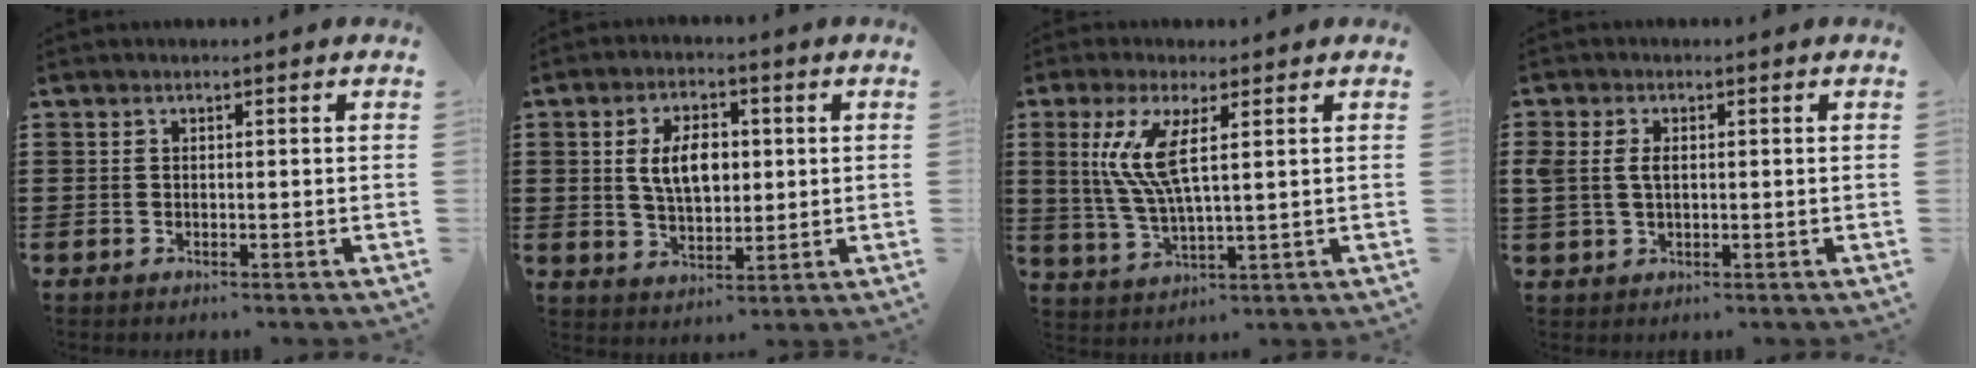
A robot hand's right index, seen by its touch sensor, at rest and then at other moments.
{"total": 6.8, "force": [1.0, 3.9, 5.5], "torque": [-0.106, 0.004, 0.008]}
{"total": 8.5, "force": [2.4, 1.9, 7.9], "torque": [-0.180, -0.010, 0.034]}
{"total": 2.9, "force": [0.4, 1.8, 2.2], "torque": [-0.062, 0.003, 0.002]}